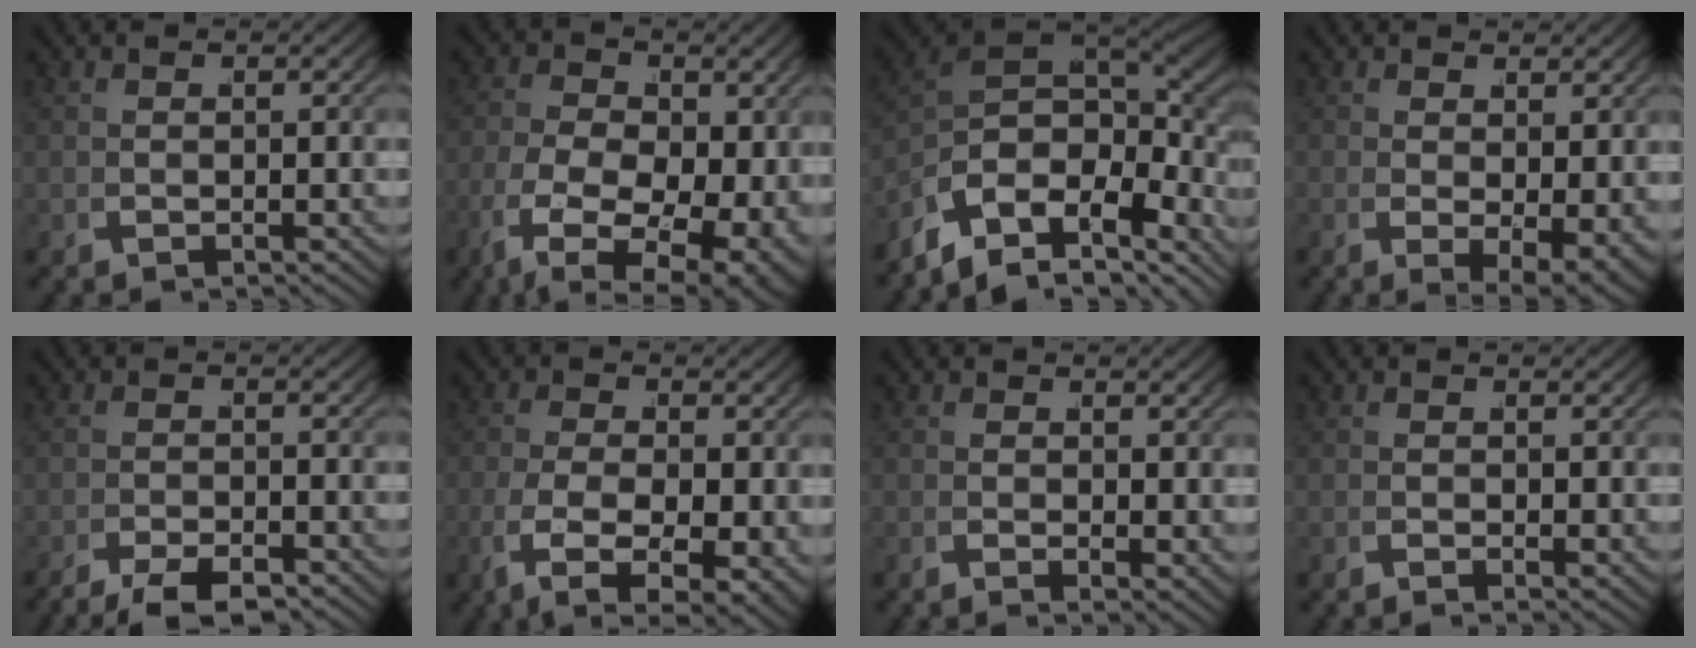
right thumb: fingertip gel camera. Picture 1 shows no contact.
{"total": 11.9, "force": [-3.3, 7.5, 8.6], "torque": [-0.170, -0.057, -0.029]}
{"total": 16.3, "force": [-2.8, 10.4, 12.3], "torque": [-0.247, -0.048, -0.017]}
{"total": 4.2, "force": [-0.6, 2.0, 3.6], "torque": [-0.059, -0.025, 0.004]}
{"total": 4.1, "force": [-3.6, 1.0, 1.8], "torque": [-0.026, -0.012, -0.063]}
{"total": 9.3, "force": [-2.7, 5.0, 7.4], "torque": [-0.157, -0.045, -0.024]}
{"total": 0.9, "force": [0.2, 0.3, 0.8], "torque": [-0.008, -0.002, 0.002]}
{"total": 0.6, "force": [0.0, 0.1, 0.6], "torque": [-0.009, 0.000, -0.003]}